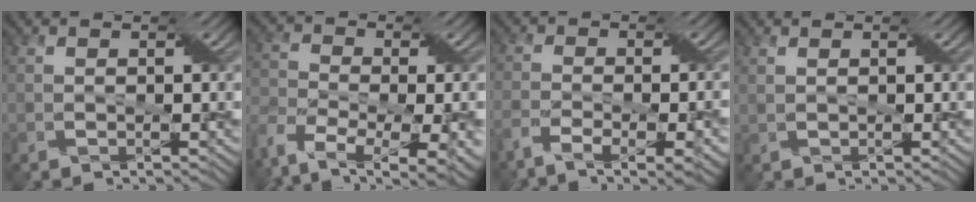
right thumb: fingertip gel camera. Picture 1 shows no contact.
{"total": 13.2, "force": [-8.4, 6.2, 8.1], "torque": [-0.182, -0.024, -0.108]}
{"total": 7.6, "force": [-4.8, 2.0, 5.5], "torque": [-0.103, -0.009, -0.082]}
{"total": 0.8, "force": [0.8, -0.1, 0.3], "torque": [-0.013, 0.004, 0.012]}